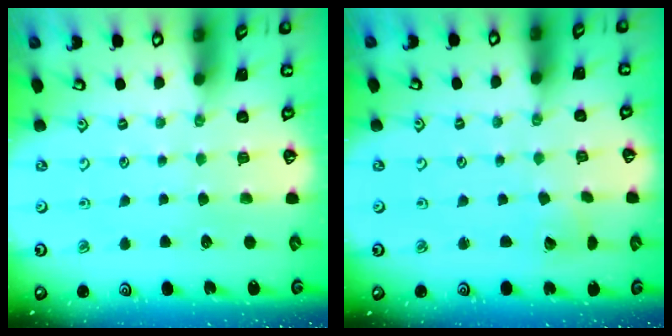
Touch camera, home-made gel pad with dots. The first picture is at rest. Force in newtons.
{"total": 2.6, "press": 2.5, "slide": 0.3}